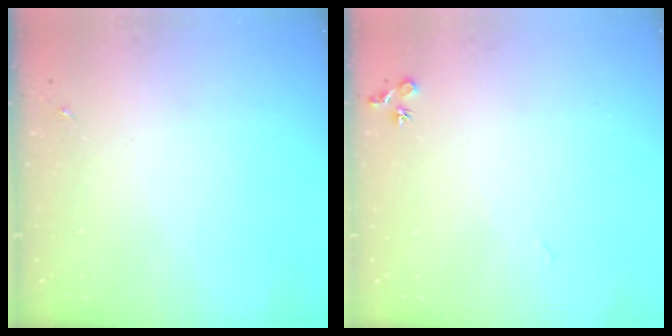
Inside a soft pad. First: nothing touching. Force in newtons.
{"total": 6.6, "press": 6.6, "slide": 0.6}